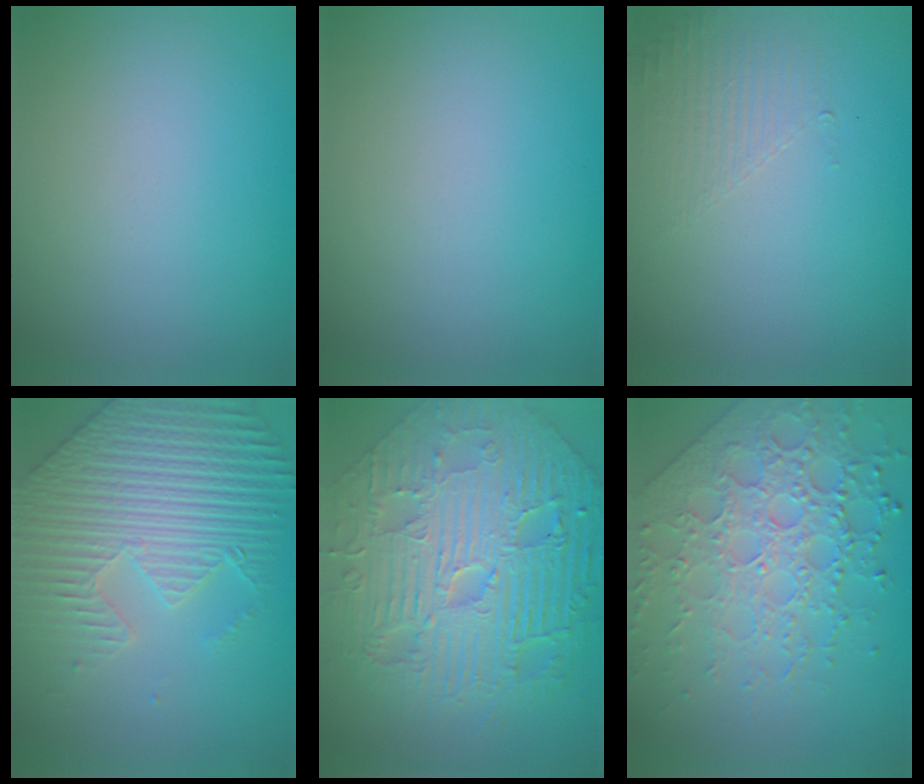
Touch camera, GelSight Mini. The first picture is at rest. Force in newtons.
{"total": 0.0}
{"total": 1.6, "press": 0.4, "slide": 1.5}
{"total": 6.5, "press": 5.6, "slide": 3.2}
{"total": 11.6, "press": 7.7, "slide": 8.7}
{"total": 7.2, "press": 5.4, "slide": 4.8}